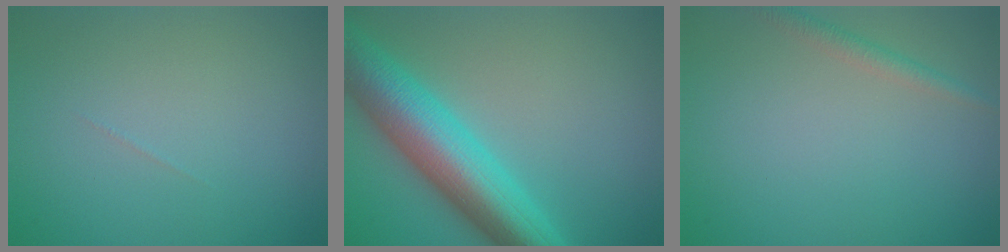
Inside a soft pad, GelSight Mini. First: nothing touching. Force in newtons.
{"total": 9.4, "press": 9.4, "slide": 0.1}
{"total": 1.5, "press": 1.5, "slide": 0.0}